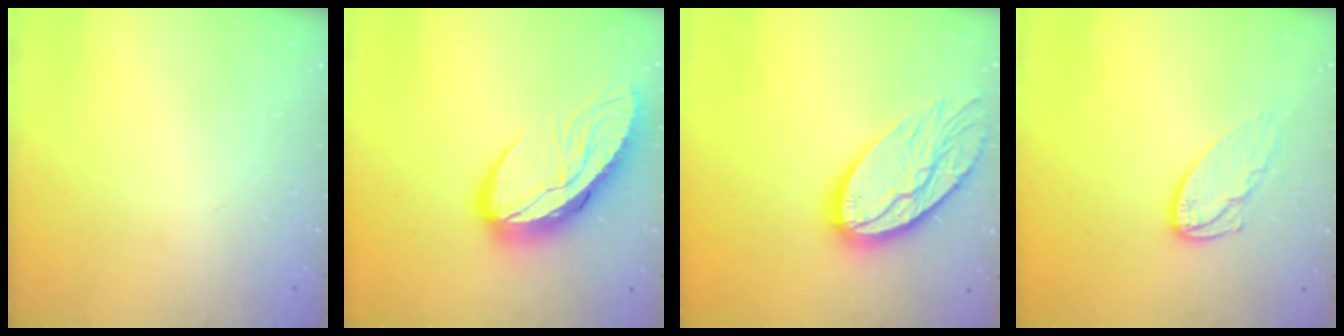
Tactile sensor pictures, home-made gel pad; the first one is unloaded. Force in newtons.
{"total": 14.6, "press": 14.5, "slide": 1.5}
{"total": 19.2, "press": 19.1, "slide": 1.8}
{"total": 9.1, "press": 9.1, "slide": 0.5}